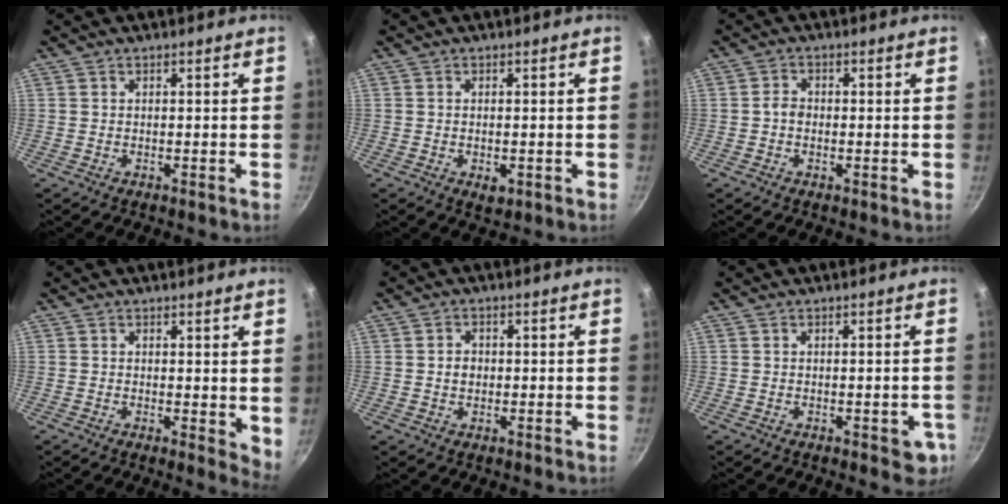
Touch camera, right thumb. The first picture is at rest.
{"total": 2.5, "force": [-0.7, 1.5, 1.9], "torque": [-0.028, -0.005, -0.009]}
{"total": 2.2, "force": [-0.3, 1.7, 1.4], "torque": [-0.025, 0.009, -0.010]}
{"total": 3.7, "force": [0.8, 1.9, 3.0], "torque": [-0.033, -0.005, 0.011]}
{"total": 2.6, "force": [0.0, 2.2, 1.5], "torque": [-0.016, 0.006, -0.002]}
{"total": 4.6, "force": [-1.5, 2.2, 3.8], "torque": [-0.028, 0.001, -0.018]}